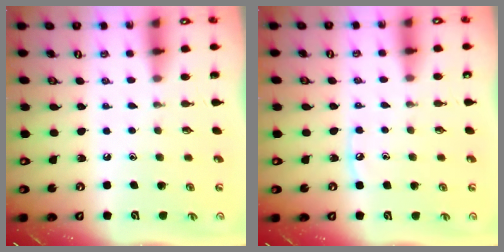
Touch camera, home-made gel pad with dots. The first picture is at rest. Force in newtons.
{"total": 3.6, "press": 3.6, "slide": 0.5}